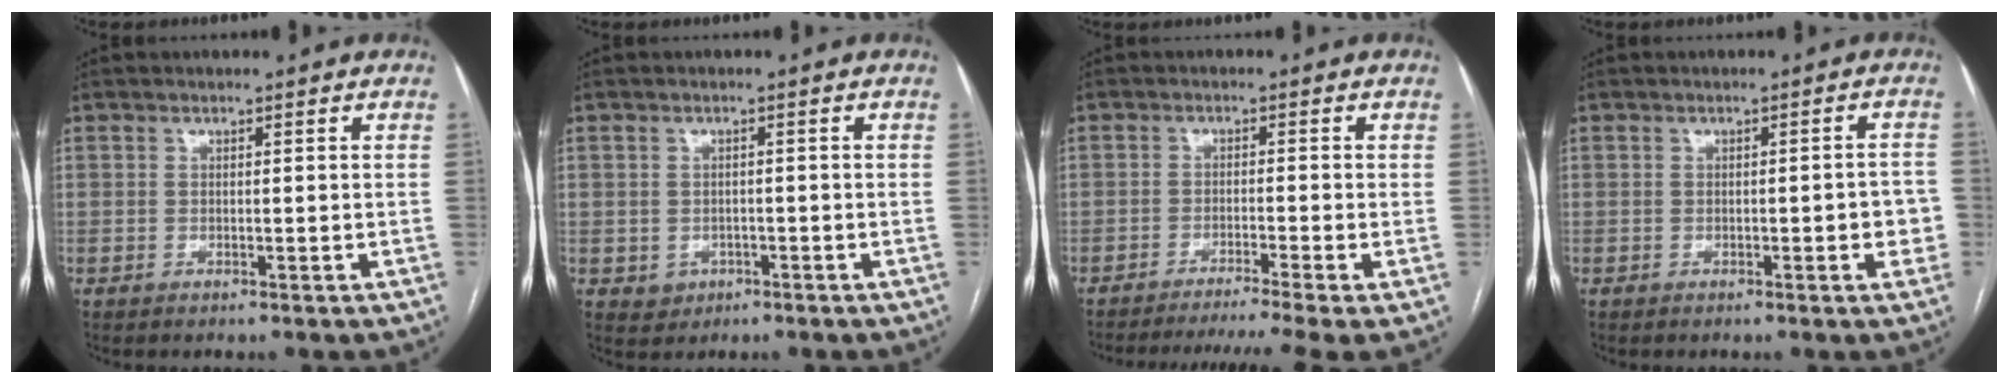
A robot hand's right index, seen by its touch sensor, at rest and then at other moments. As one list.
[{"total": 2.7, "force": [-1.0, 2.4, 0.6], "torque": [-0.004, 0.005, -0.009]}, {"total": 10.2, "force": [-8.5, -1.8, 5.5], "torque": [-0.074, -0.015, -0.127]}, {"total": 3.8, "force": [-0.9, 1.1, 3.5], "torque": [-0.037, 0.010, -0.010]}]